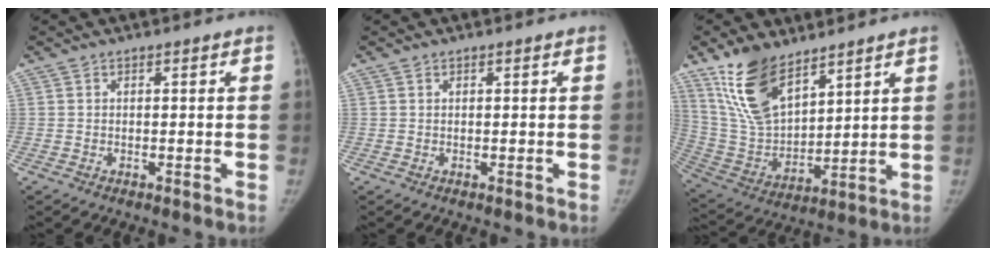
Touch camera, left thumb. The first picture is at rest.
{"total": 0.0}
{"total": 15.9, "force": [10.5, 7.4, 9.5], "torque": [-0.147, -0.054, 0.220]}